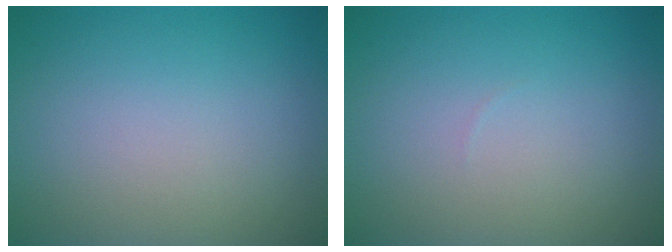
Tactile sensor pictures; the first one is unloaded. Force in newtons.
{"total": 0.0}